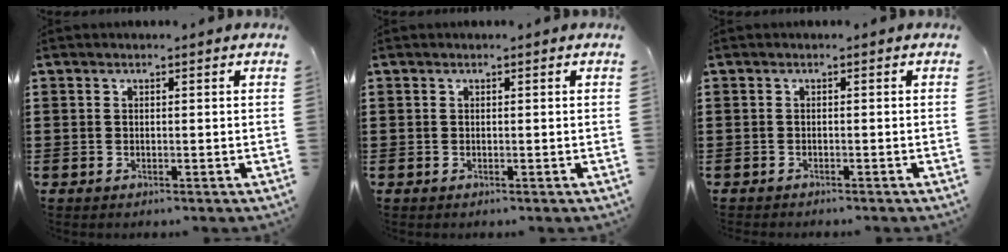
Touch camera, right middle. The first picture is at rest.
{"total": 0.0}
{"total": 0.5, "force": [-0.5, 0.0, 0.0], "torque": [-0.001, -0.001, -0.011]}